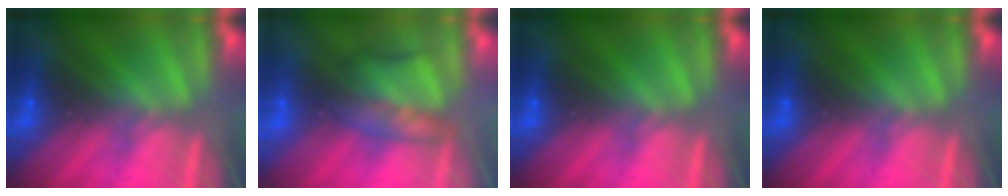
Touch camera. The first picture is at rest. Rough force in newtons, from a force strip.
{"total": 2.3}
{"total": 0.0}
{"total": 0.0}